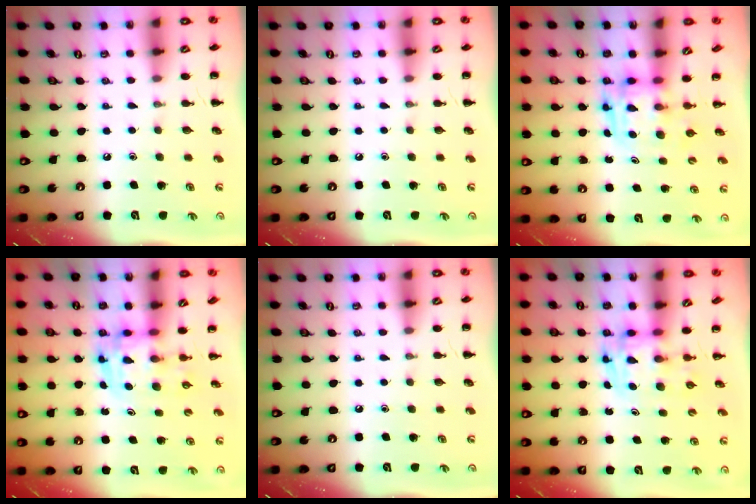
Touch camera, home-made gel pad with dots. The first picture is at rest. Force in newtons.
{"total": 0.0}
{"total": 3.7, "press": 3.7, "slide": 0.6}
{"total": 3.6, "press": 3.5, "slide": 0.6}
{"total": 0.0}
{"total": 3.4, "press": 3.4, "slide": 0.6}